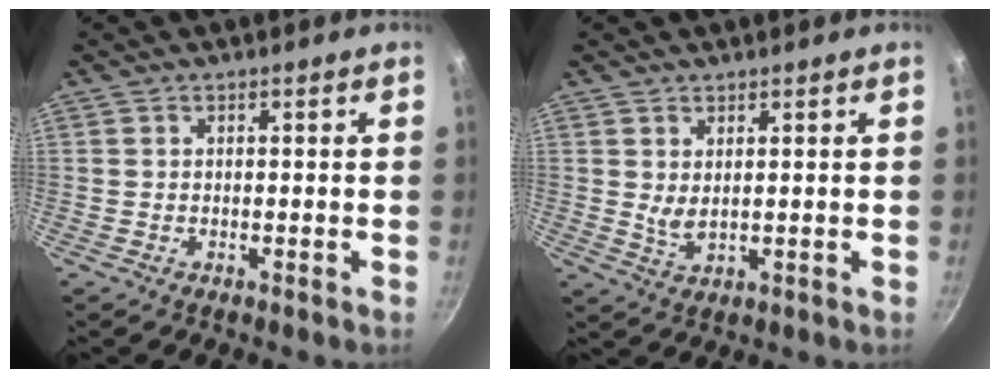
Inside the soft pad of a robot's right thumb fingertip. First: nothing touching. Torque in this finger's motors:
{"motor_torque": [0.44, 0.30, -0.20, -0.06, 0.01]}